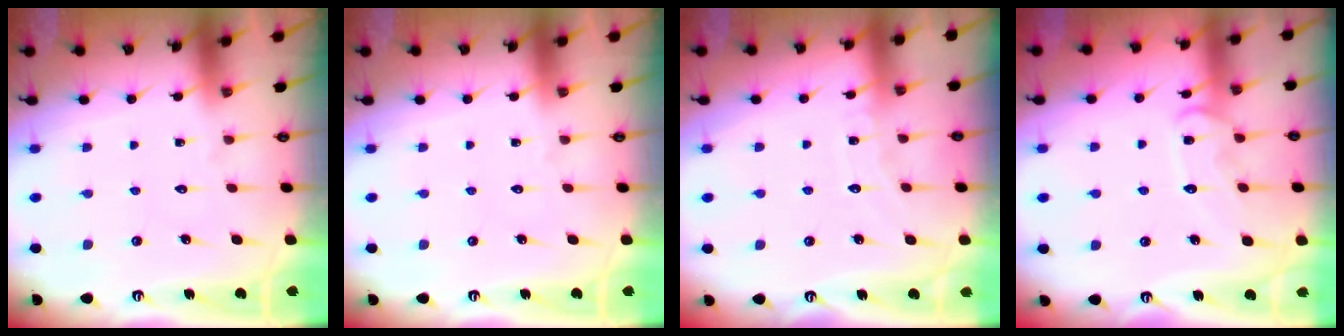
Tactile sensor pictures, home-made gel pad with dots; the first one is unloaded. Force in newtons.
{"total": 0.0}
{"total": 6.5, "press": 6.5, "slide": 0.4}
{"total": 10.6, "press": 10.6, "slide": 0.8}